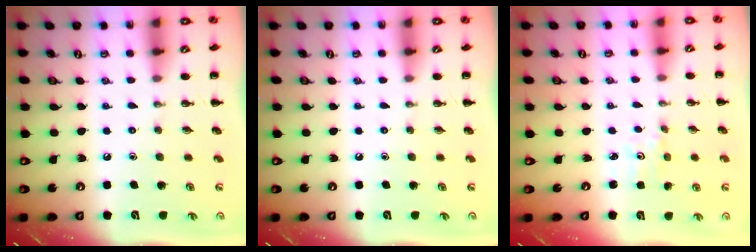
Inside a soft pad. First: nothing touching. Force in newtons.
{"total": 0.0}
{"total": 0.9, "press": 0.9, "slide": 0.3}